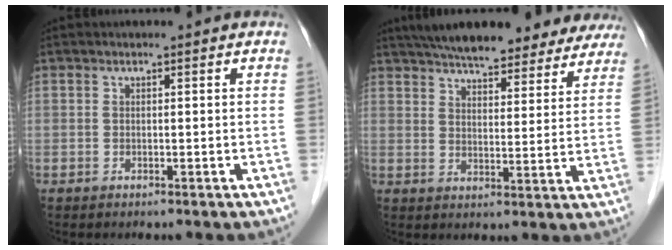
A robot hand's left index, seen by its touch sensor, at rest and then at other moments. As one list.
[{"total": 23.3, "force": [20.1, 6.2, 10.0], "torque": [-0.151, 0.018, 0.253]}]